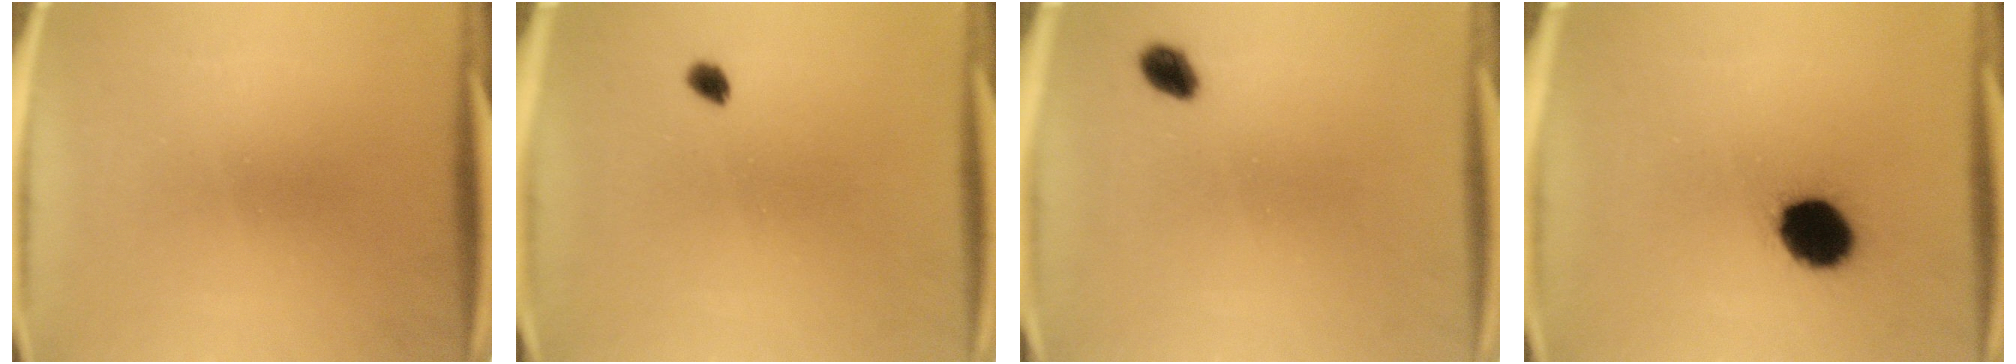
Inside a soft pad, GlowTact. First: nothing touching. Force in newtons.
{"total": 1.7}
{"total": 2.8}
{"total": 12.3}